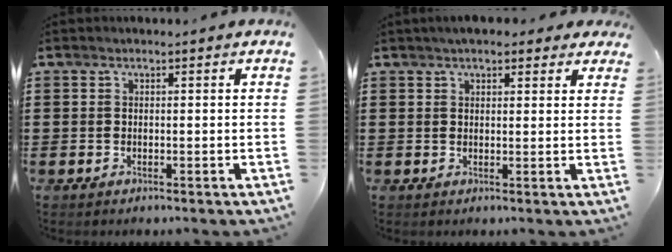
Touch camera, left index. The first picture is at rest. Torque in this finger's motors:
{"motor_torque": [2.14, 0.00, 0.35, -0.02]}